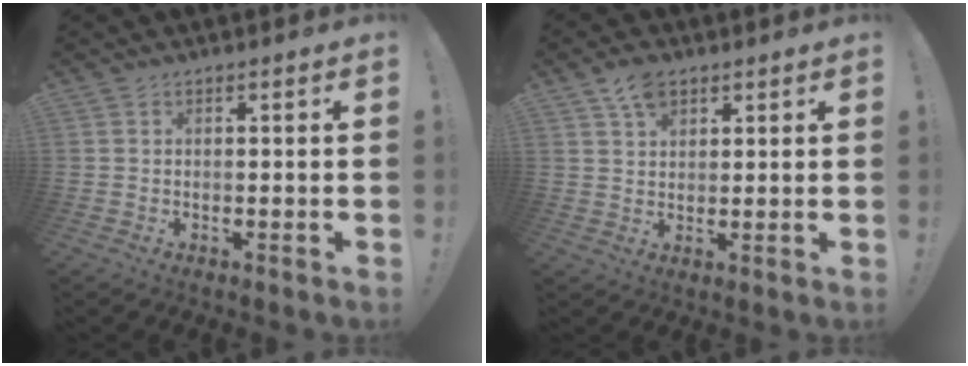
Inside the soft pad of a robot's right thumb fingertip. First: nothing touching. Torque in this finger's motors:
{"motor_torque": [-0.08, 0.08, 0.05, -0.01, 0.07]}